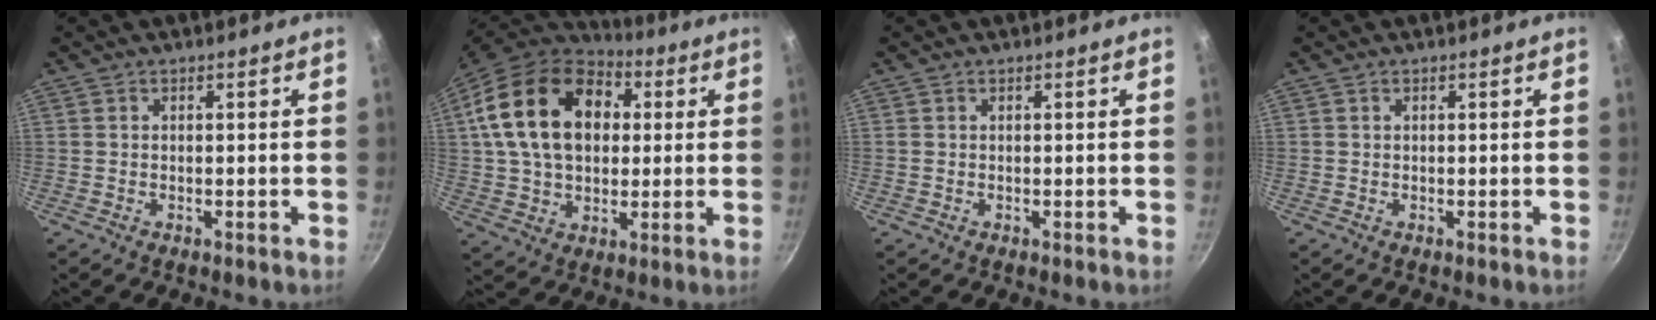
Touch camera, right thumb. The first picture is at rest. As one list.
[{"total": 22.1, "force": [5.2, 15.4, 15.1], "torque": [-0.242, 0.015, 0.084]}, {"total": 0.0}, {"total": 0.0}]